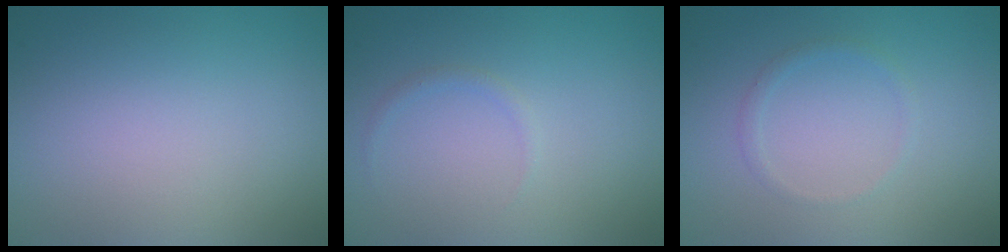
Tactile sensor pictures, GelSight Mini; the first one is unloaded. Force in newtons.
{"total": 0.6, "press": 0.6, "slide": 0.1}
{"total": 0.9, "press": 0.9, "slide": 0.1}